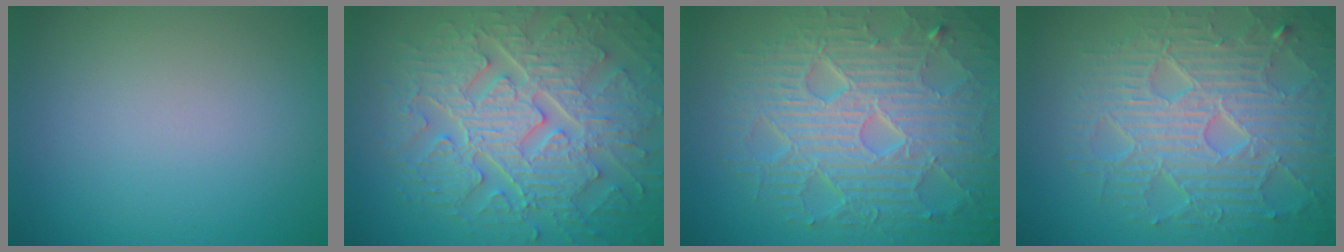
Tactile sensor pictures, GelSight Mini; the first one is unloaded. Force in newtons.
{"total": 9.2, "press": 6.8, "slide": 6.2}
{"total": 10.1, "press": 6.6, "slide": 7.7}
{"total": 8.7, "press": 6.2, "slide": 6.1}